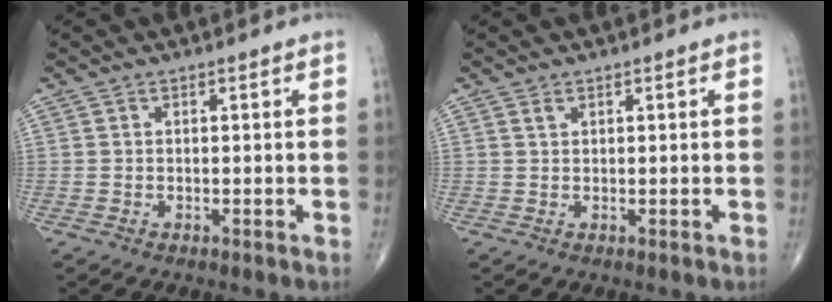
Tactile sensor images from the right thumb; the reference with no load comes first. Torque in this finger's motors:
{"motor_torque": [0.04, -0.15, 0.36, 0.26, -0.02]}